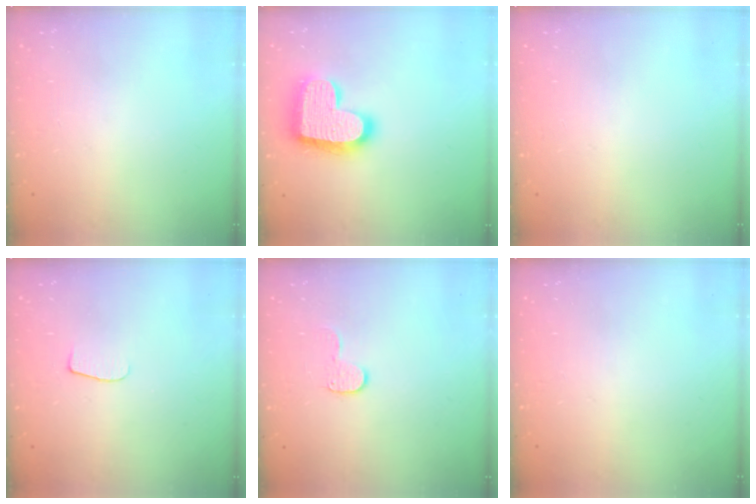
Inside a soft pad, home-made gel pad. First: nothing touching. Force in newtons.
{"total": 18.7, "press": 18.7, "slide": 1.2}
{"total": 0.0}
{"total": 6.0, "press": 6.0, "slide": 0.6}
{"total": 5.5, "press": 5.5, "slide": 0.5}
{"total": 0.0}